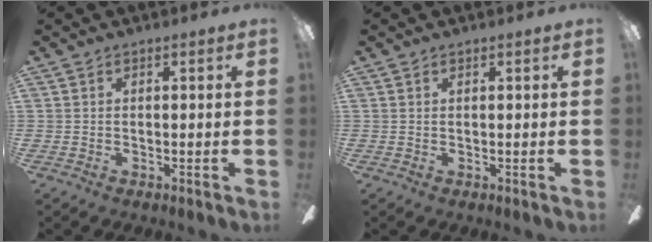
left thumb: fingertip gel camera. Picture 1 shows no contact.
{"total": 0.0}